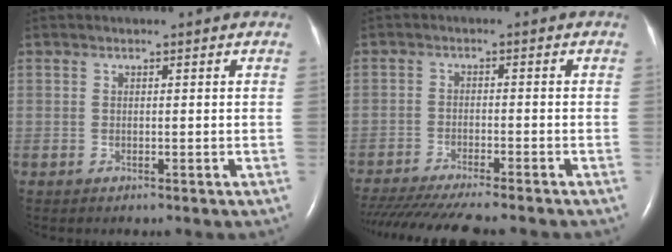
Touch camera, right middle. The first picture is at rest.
{"total": 14.8, "force": [-13.0, 1.0, 7.0], "torque": [-0.116, -0.036, -0.197]}